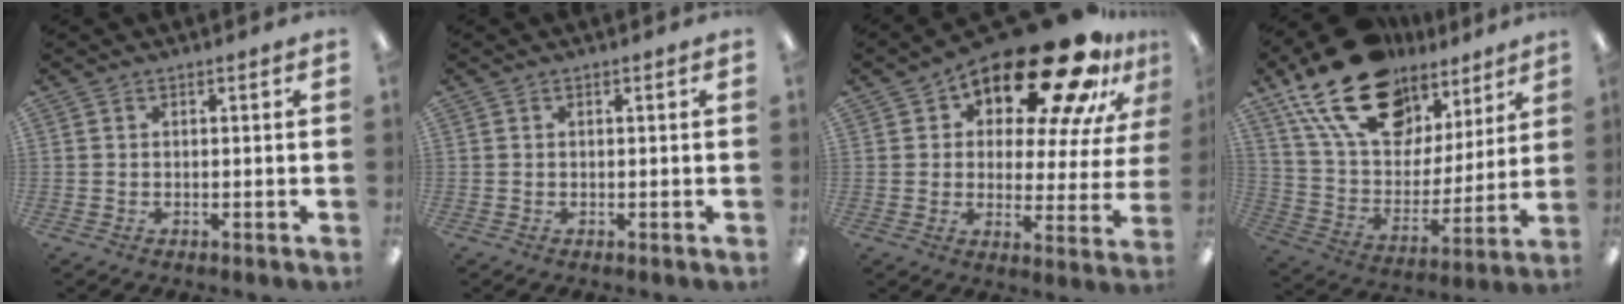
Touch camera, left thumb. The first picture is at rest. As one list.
[{"total": 0.0}, {"total": 22.6, "force": [16.4, 8.1, 13.3], "torque": [-0.192, -0.118, 0.268]}, {"total": 22.9, "force": [14.8, 13.0, 11.6], "torque": [-0.206, -0.072, 0.271]}]